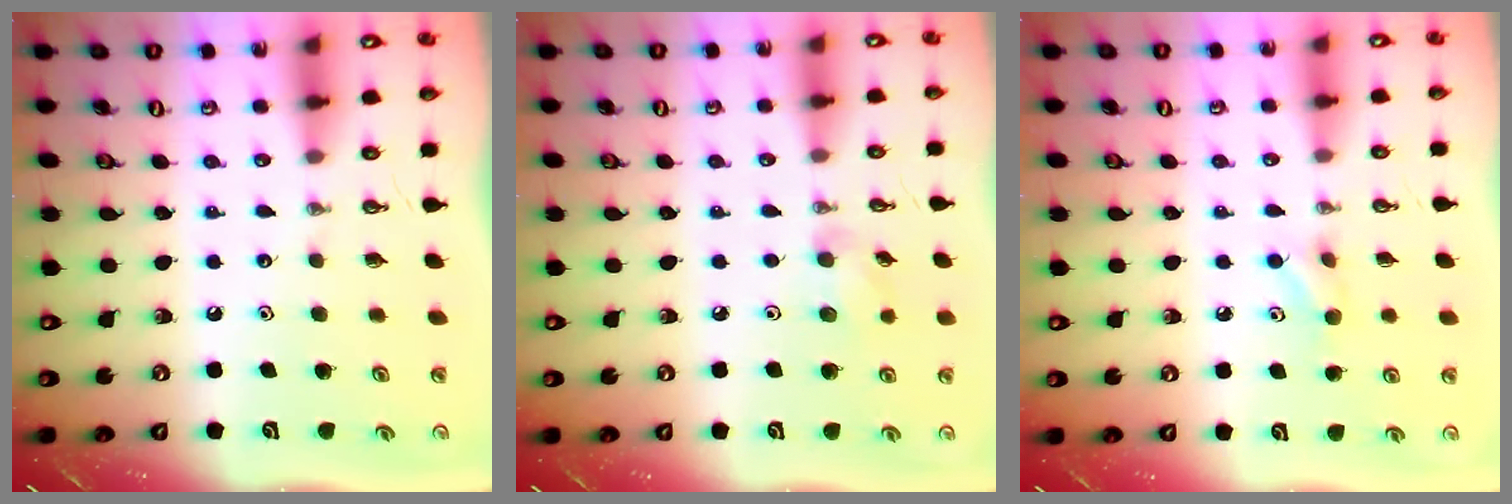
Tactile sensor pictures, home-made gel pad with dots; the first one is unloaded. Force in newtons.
{"total": 7.0, "press": 6.8, "slide": 1.3}
{"total": 5.3, "press": 5.3, "slide": 0.6}